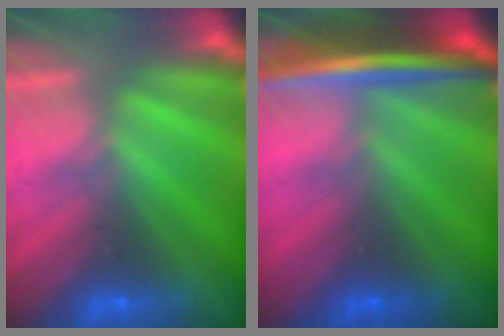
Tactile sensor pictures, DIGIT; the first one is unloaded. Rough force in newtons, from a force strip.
{"total": 7.5}